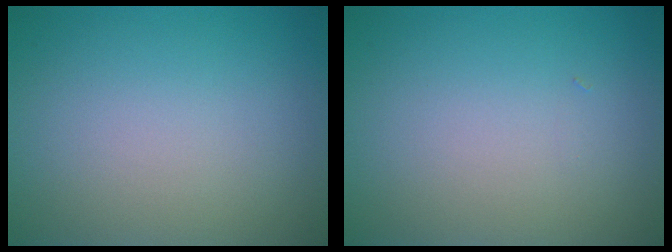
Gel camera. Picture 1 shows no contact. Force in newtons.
{"total": 0.0}